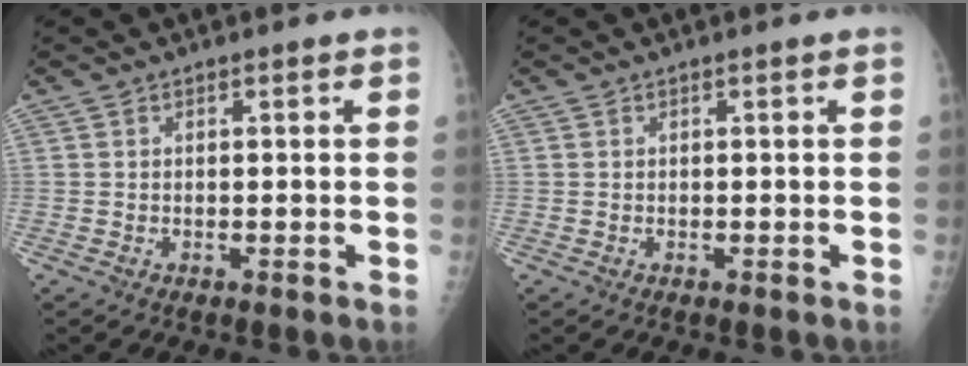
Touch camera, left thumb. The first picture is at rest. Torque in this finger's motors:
{"motor_torque": [0.00, 0.00, 0.00, -0.01, 0.00]}